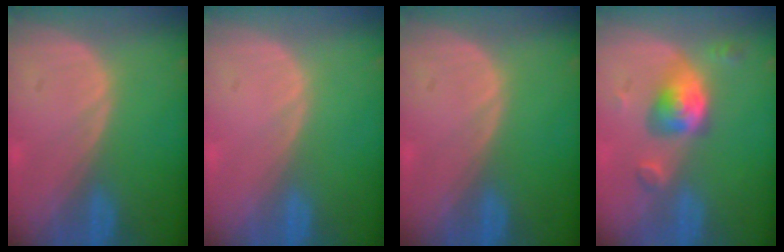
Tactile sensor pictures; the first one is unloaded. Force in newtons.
{"total": 0.0}
{"total": 0.0}
{"total": 5.5, "press": 5.3, "slide": 1.3}